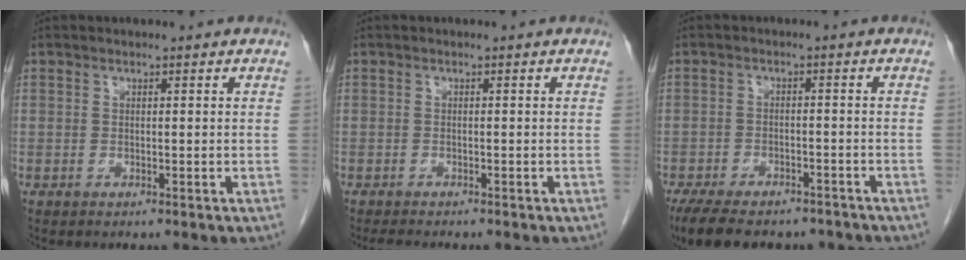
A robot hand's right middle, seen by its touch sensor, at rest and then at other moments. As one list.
[{"total": 3.2, "force": [-2.8, 0.6, 1.5], "torque": [-0.023, -0.007, -0.040]}, {"total": 14.0, "force": [-11.3, 5.3, 6.2], "torque": [-0.128, -0.006, -0.159]}]